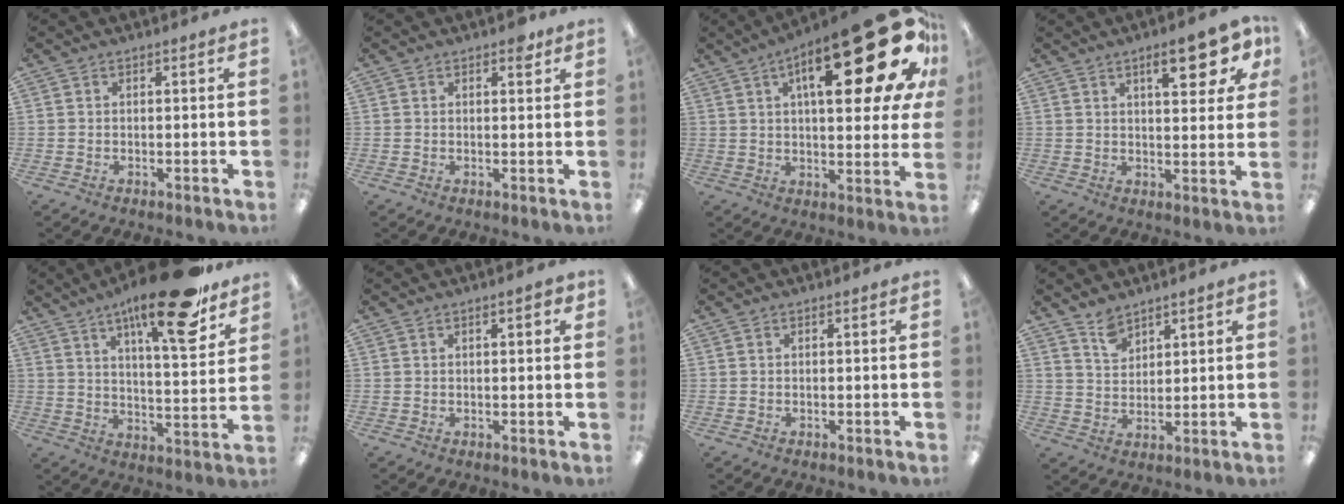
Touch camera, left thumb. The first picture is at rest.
{"total": 2.4, "force": [1.5, 1.2, 1.5], "torque": [-0.007, -0.005, 0.020]}
{"total": 26.9, "force": [12.0, 8.9, 22.4], "torque": [-0.314, -0.057, 0.185]}
{"total": 10.8, "force": [5.6, 3.7, 8.5], "torque": [-0.109, -0.022, 0.086]}
{"total": 19.6, "force": [13.4, 4.3, 13.6], "torque": [-0.209, -0.076, 0.208]}
{"total": 2.7, "force": [1.2, 0.7, 2.3], "torque": [-0.031, -0.002, 0.016]}
{"total": 0.0}
{"total": 5.4, "force": [4.5, 2.6, 1.5], "torque": [-0.034, -0.020, 0.085]}